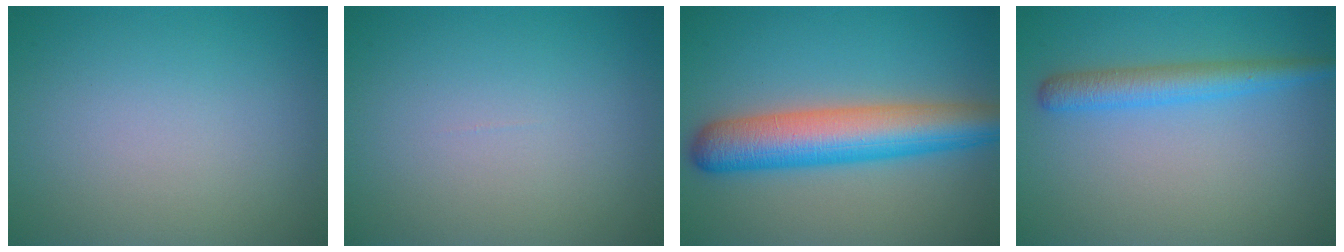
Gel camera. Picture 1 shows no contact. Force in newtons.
{"total": 0.0}
{"total": 7.9, "press": 7.9, "slide": 0.2}
{"total": 3.2, "press": 3.2, "slide": 0.1}